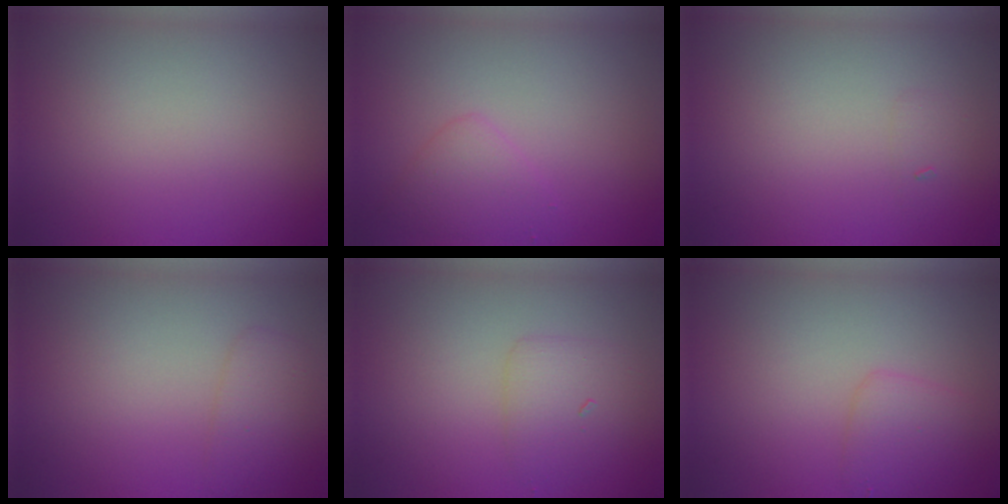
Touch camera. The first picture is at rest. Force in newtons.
{"total": 2.1, "press": 2.1, "slide": 0.0}
{"total": 0.6, "press": 0.6, "slide": 0.0}
{"total": 2.1, "press": 2.1, "slide": 0.1}
{"total": 2.3, "press": 2.3, "slide": 0.1}
{"total": 2.0, "press": 2.0, "slide": 0.0}